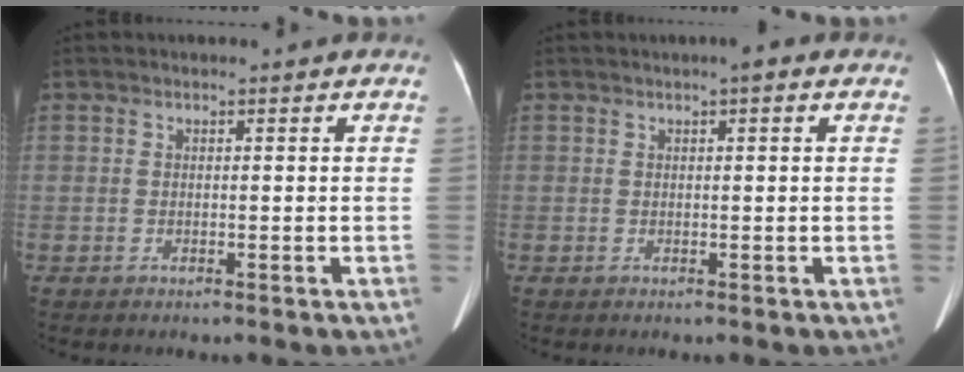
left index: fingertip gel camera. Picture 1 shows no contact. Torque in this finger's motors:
{"motor_torque": [0.05, 0.00, -0.22, -0.05]}